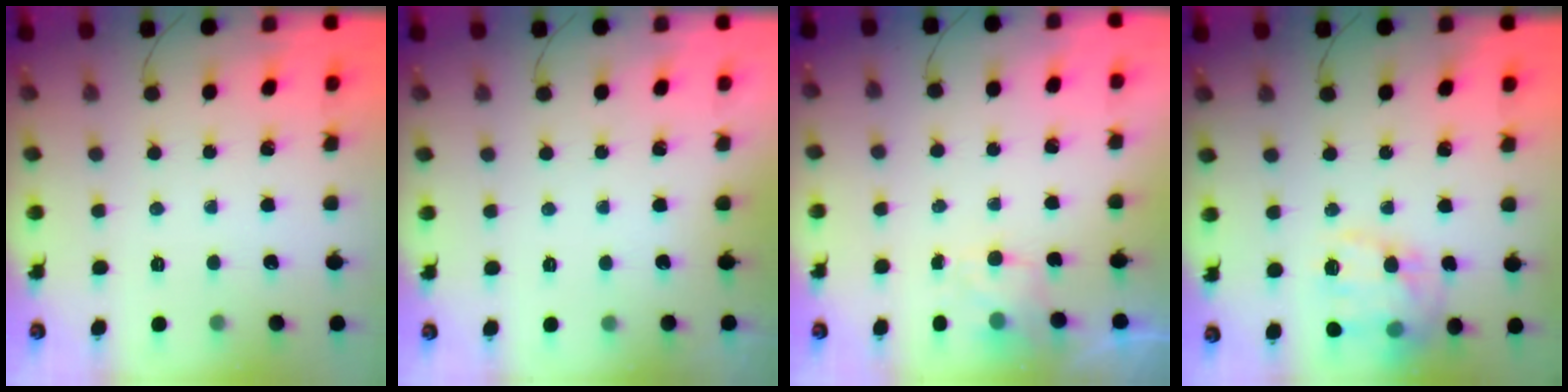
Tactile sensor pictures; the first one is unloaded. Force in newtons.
{"total": 1.8, "press": 1.8, "slide": 0.3}
{"total": 3.7, "press": 3.6, "slide": 1.1}
{"total": 16.9, "press": 16.9, "slide": 1.1}